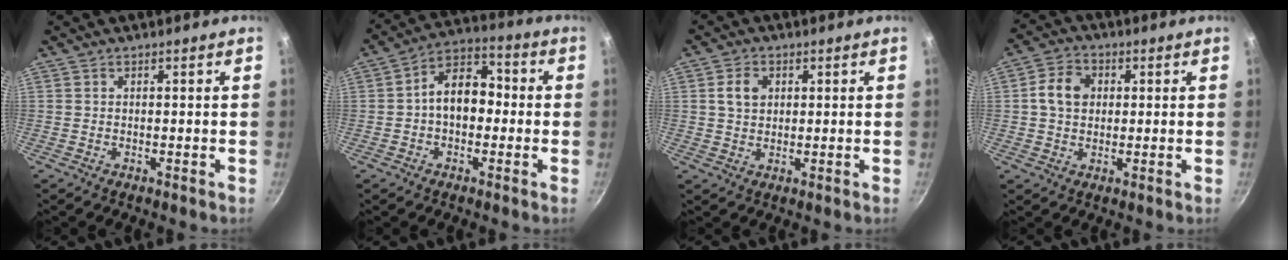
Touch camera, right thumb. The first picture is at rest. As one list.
[{"total": 10.2, "force": [-0.6, 6.8, 7.6], "torque": [-0.096, 0.036, -0.024]}, {"total": 4.3, "force": [1.2, 3.2, 2.6], "torque": [-0.038, -0.001, 0.022]}, {"total": 6.8, "force": [1.0, 5.4, 4.1], "torque": [-0.063, 0.011, 0.013]}]